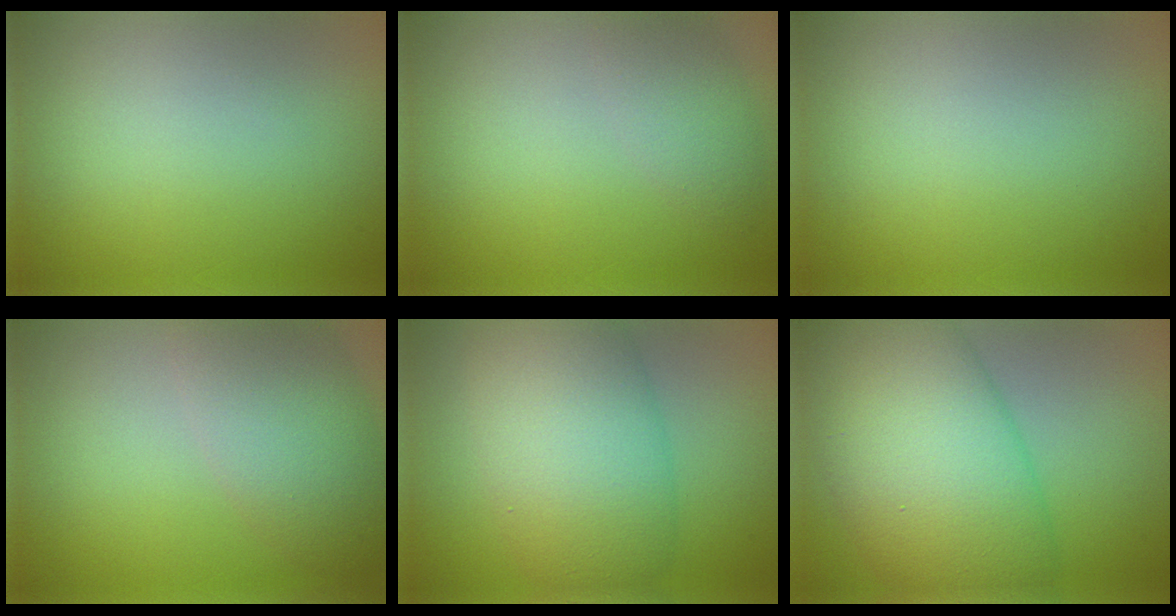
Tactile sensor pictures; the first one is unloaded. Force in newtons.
{"total": 2.5, "press": 2.5, "slide": 0.1}
{"total": 0.0}
{"total": 6.3, "press": 6.2, "slide": 0.5}
{"total": 9.4, "press": 9.4, "slide": 0.7}
{"total": 12.5, "press": 12.5, "slide": 0.3}